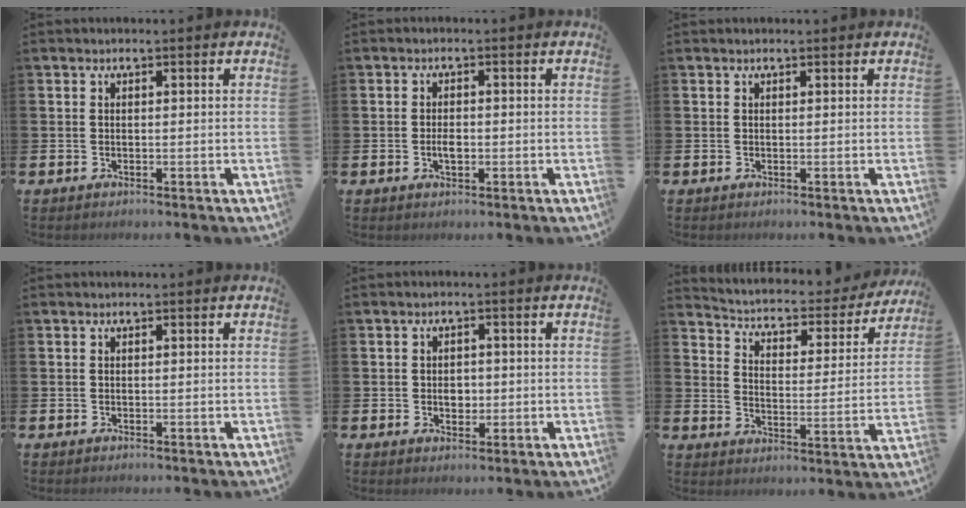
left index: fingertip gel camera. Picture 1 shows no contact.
{"total": 1.9, "force": [-0.3, 1.0, 1.6], "torque": [-0.017, -0.004, -0.009]}
{"total": 0.0}
{"total": 0.0}
{"total": 2.3, "force": [-0.2, 1.8, 1.4], "torque": [-0.007, 0.000, -0.010]}
{"total": 4.3, "force": [3.9, 1.5, 1.1], "torque": [-0.049, -0.030, 0.056]}